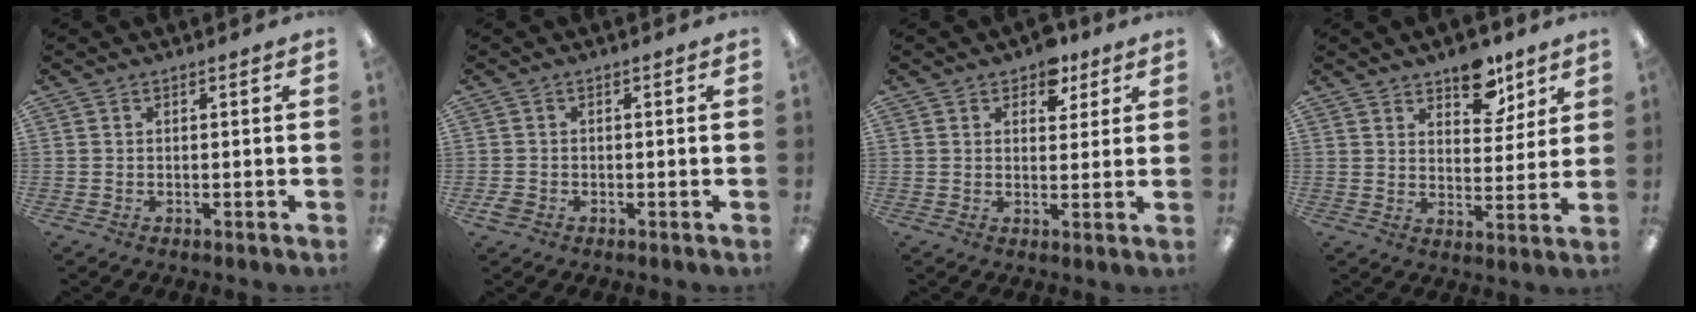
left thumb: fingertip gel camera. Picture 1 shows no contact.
{"total": 2.1, "force": [-1.3, 1.5, 0.6], "torque": [-0.007, 0.003, -0.025]}
{"total": 5.6, "force": [3.7, 3.5, 2.4], "torque": [-0.018, -0.015, 0.061]}
{"total": 9.3, "force": [7.0, 4.9, 3.5], "torque": [-0.029, -0.045, 0.123]}